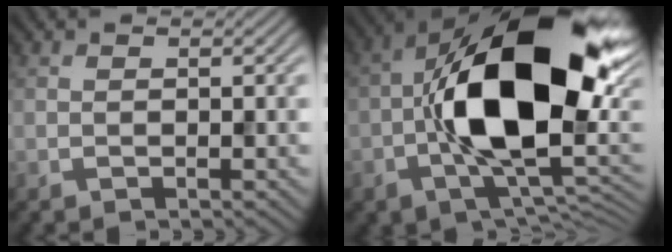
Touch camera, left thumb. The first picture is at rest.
{"total": 17.8, "force": [-0.3, 9.3, 15.2], "torque": [-0.269, -0.005, -0.012]}